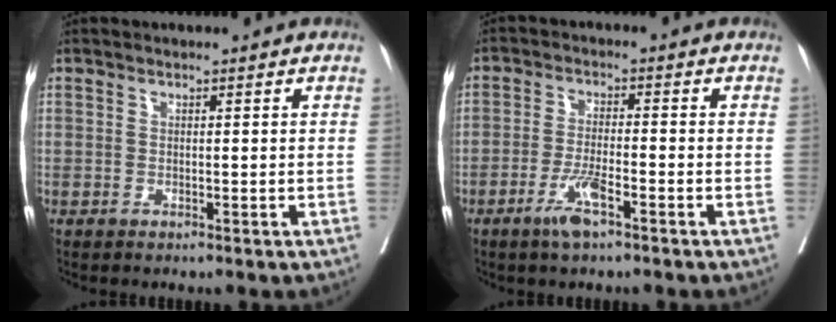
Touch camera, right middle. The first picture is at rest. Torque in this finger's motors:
{"motor_torque": [0.96, -0.72, 0.51, 0.12]}